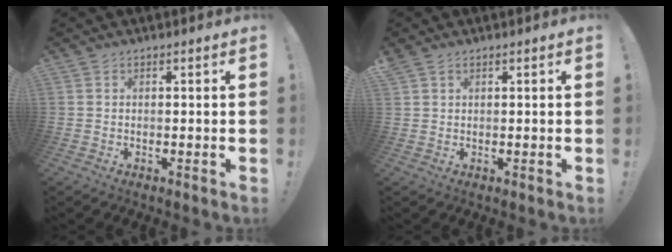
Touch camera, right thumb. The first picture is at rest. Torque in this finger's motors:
{"motor_torque": [1.40, 2.31, 0.49, 0.22, 0.43]}